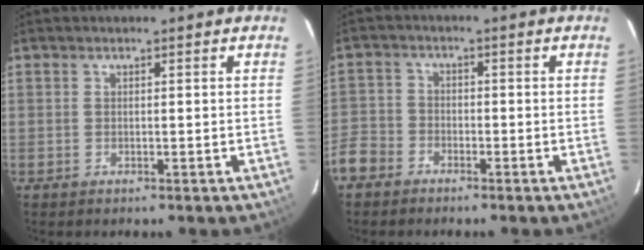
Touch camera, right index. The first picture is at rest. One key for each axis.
{"total": 7.2, "fx": -4.4, "fy": 5.4, "fz": 1.8, "tx": -0.051, "ty": 0.020, "tz": -0.093}